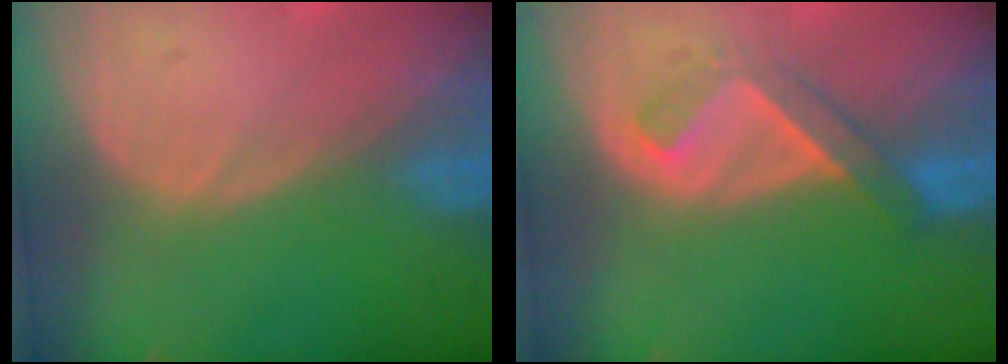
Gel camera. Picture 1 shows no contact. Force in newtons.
{"total": 5.2, "press": 4.6, "slide": 2.4}